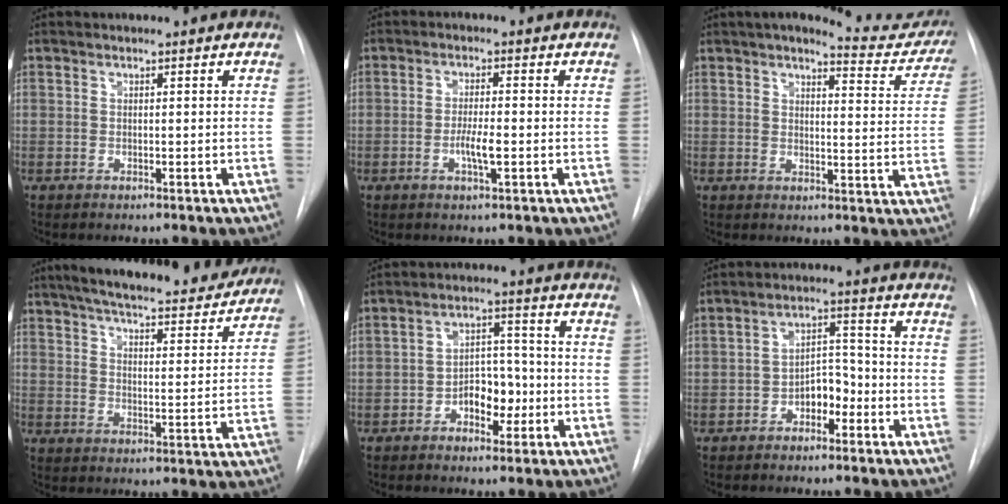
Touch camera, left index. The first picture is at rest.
{"total": 3.7, "force": [-1.5, 0.4, 3.4], "torque": [-0.065, -0.007, -0.026]}
{"total": 11.8, "force": [10.9, 2.3, 4.1], "torque": [-0.030, -0.031, 0.111]}
{"total": 22.0, "force": [19.4, 3.9, 9.7], "torque": [-0.151, -0.015, 0.252]}
{"total": 6.1, "force": [-2.8, 3.3, 4.2], "torque": [-0.066, 0.015, -0.044]}
{"total": 5.4, "force": [-3.0, 2.8, 3.4], "torque": [-0.055, 0.017, -0.050]}